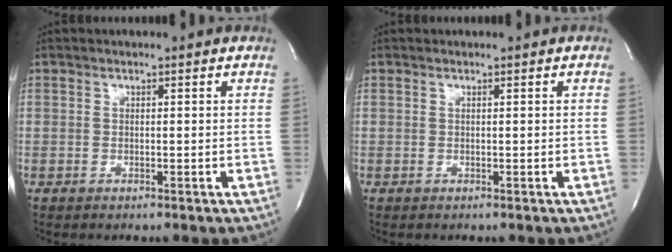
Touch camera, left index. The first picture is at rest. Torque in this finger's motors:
{"motor_torque": [0.13, -0.10, -0.07, 0.00]}